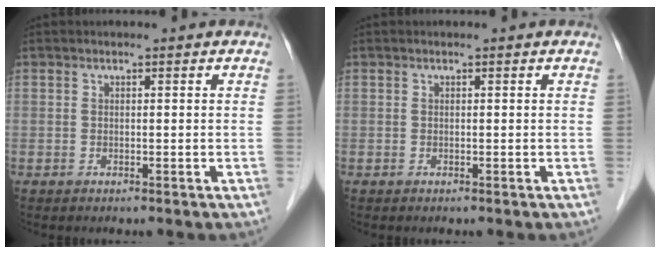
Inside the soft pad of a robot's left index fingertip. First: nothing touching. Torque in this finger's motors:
{"motor_torque": [0.00, 0.00, 0.00, 0.00]}